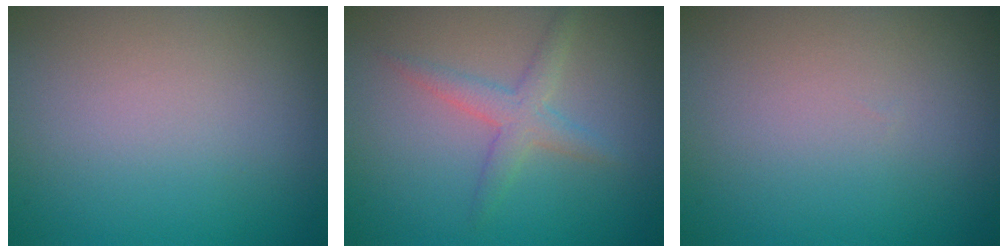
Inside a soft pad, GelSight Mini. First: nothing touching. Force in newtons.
{"total": 2.4, "press": 2.4, "slide": 0.0}
{"total": 0.0}